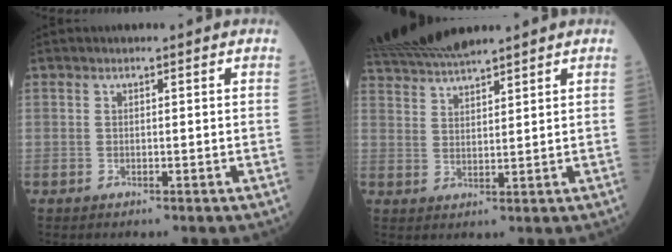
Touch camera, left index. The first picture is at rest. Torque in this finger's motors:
{"motor_torque": [-0.11, -0.21, 0.06, 0.07]}